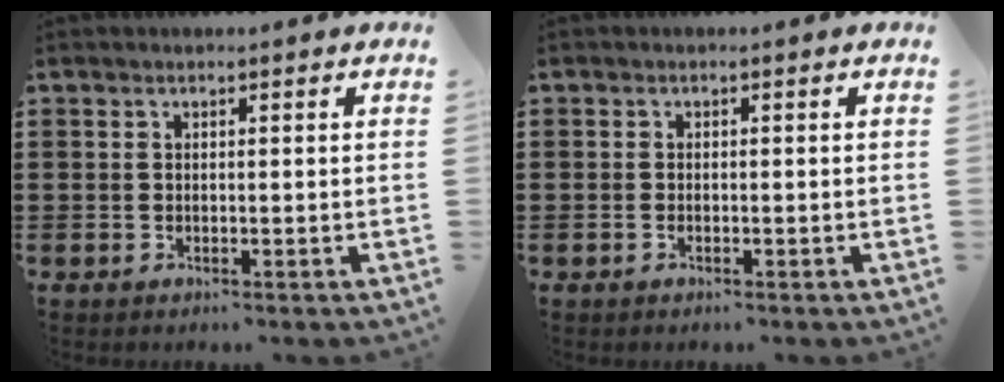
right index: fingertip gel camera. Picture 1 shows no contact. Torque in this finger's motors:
{"motor_torque": [-0.56, 0.69, -0.02, -0.01]}